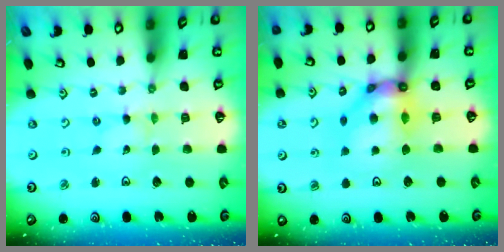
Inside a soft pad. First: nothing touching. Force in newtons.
{"total": 11.5, "press": 11.4, "slide": 1.5}